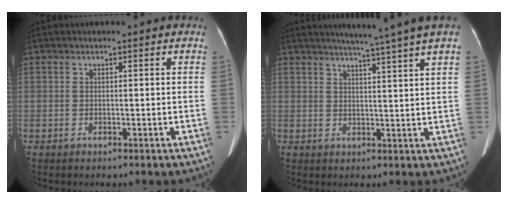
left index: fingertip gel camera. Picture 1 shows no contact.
{"total": 7.9, "force": [6.3, -1.3, 4.7], "torque": [-0.070, 0.006, 0.073]}